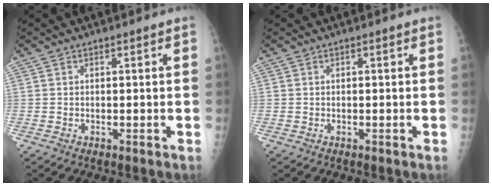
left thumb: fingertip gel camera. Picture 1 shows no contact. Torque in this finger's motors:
{"motor_torque": [0.07, 0.01, 0.03, 0.02, 0.01]}